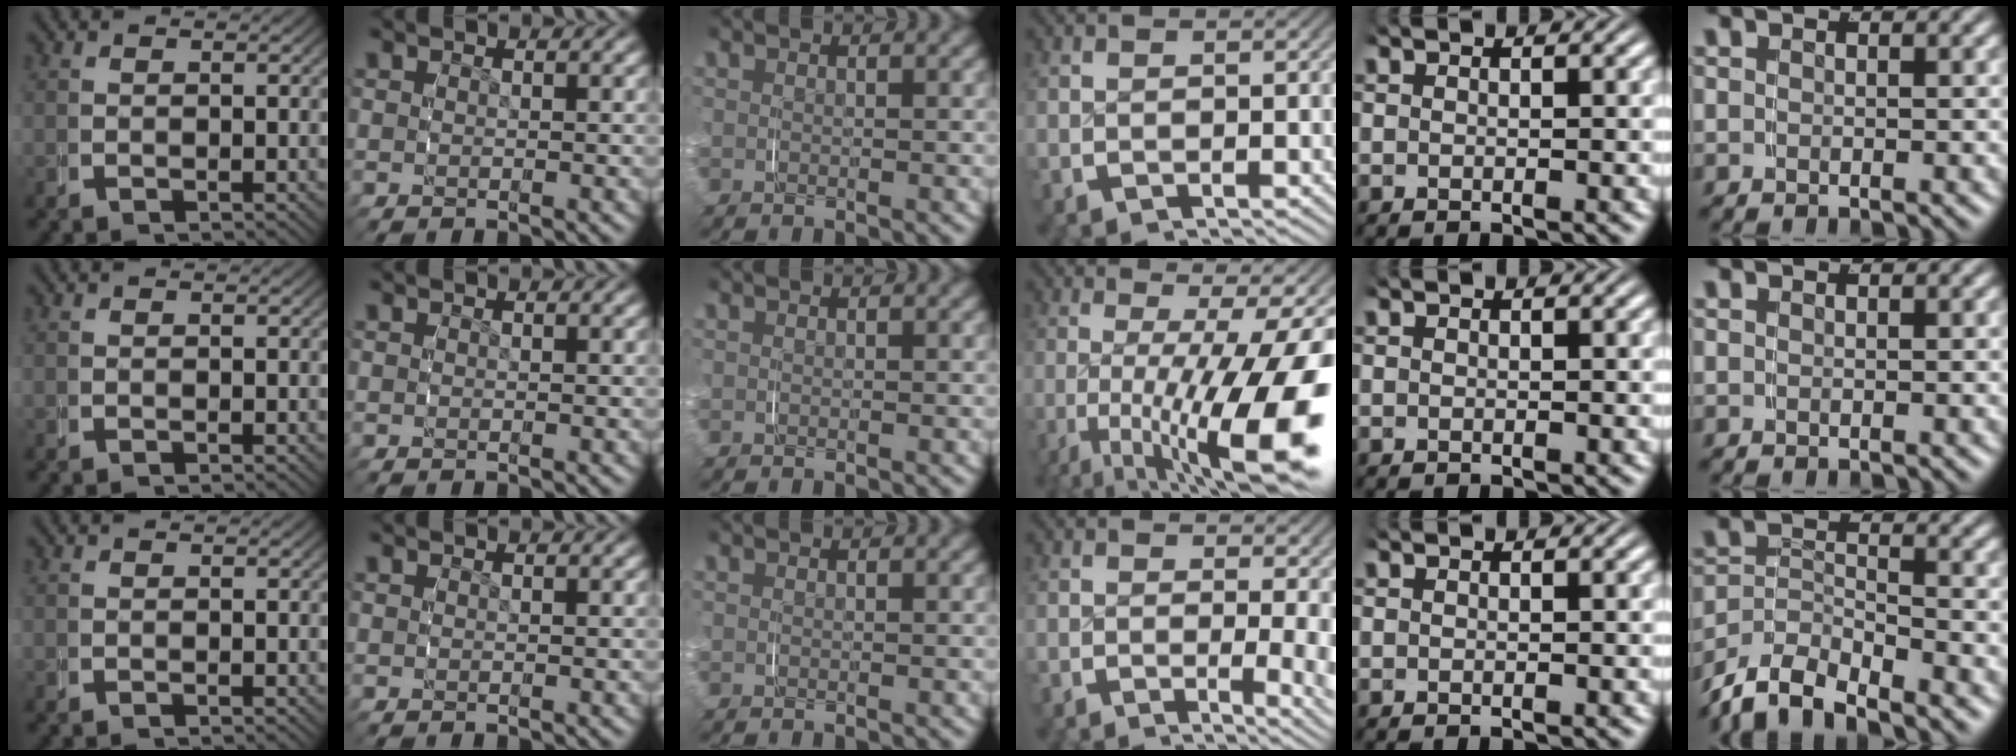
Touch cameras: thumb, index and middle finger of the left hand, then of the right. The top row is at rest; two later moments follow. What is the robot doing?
{"motion": "grasp_and_lifting", "object": "keyboard"}